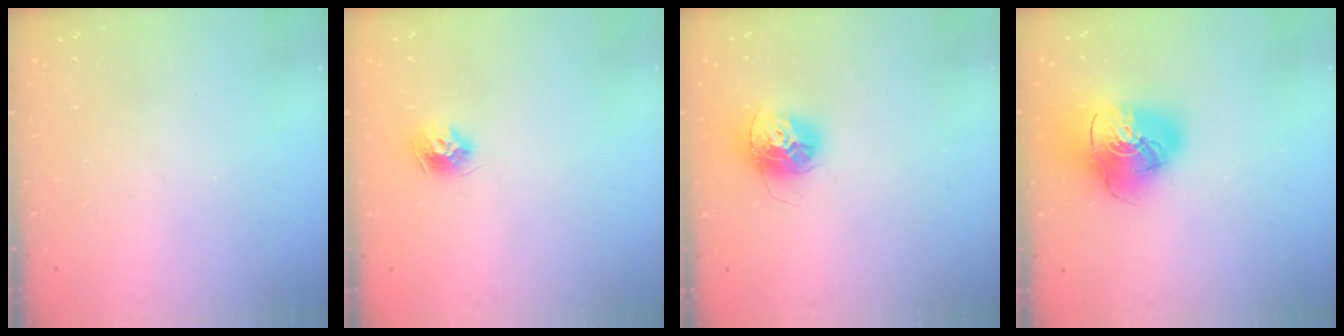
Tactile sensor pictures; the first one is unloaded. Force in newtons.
{"total": 8.7, "press": 8.7, "slide": 0.4}
{"total": 13.0, "press": 12.9, "slide": 1.2}
{"total": 17.2, "press": 17.1, "slide": 2.0}